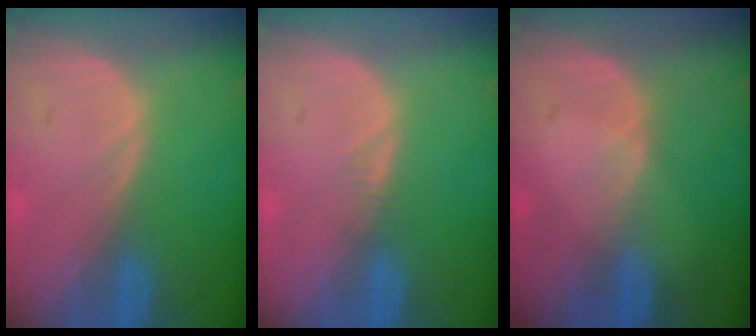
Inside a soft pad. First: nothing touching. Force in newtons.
{"total": 0.8, "press": 0.8, "slide": 0.1}
{"total": 1.1, "press": 0.8, "slide": 0.8}